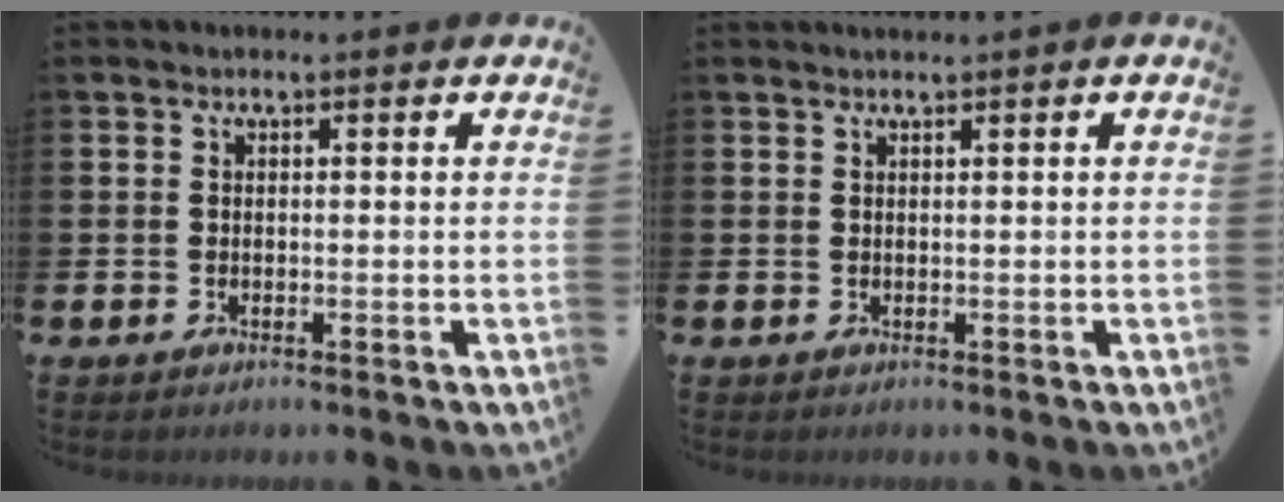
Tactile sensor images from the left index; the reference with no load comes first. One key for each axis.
{"total": 0.5, "fx": 0.4, "fy": -0.2, "fz": 0.3, "tx": -0.010, "ty": 0.001, "tz": 0.009}